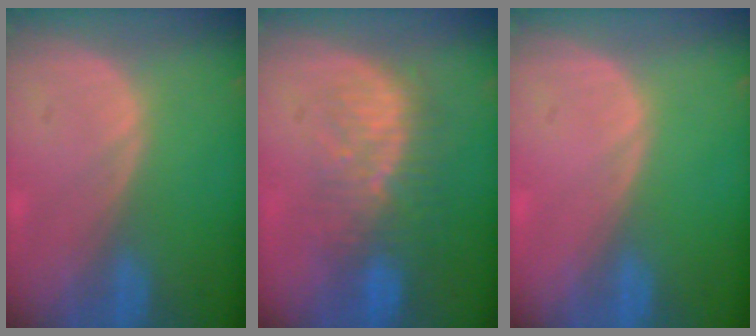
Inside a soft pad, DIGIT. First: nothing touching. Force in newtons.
{"total": 9.3, "press": 8.3, "slide": 4.2}
{"total": 0.0}